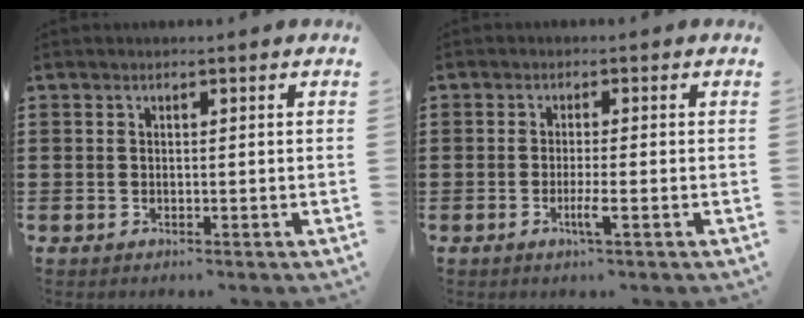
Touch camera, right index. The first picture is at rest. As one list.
[{"total": 2.8, "force": [-1.2, 0.1, 2.5], "torque": [-0.043, -0.004, -0.023]}]